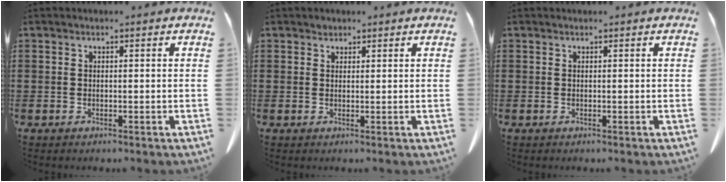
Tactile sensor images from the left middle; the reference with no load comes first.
{"total": 0.9, "force": [0.8, 0.5, 0.0], "torque": [-0.003, 0.001, 0.015]}
{"total": 0.0}